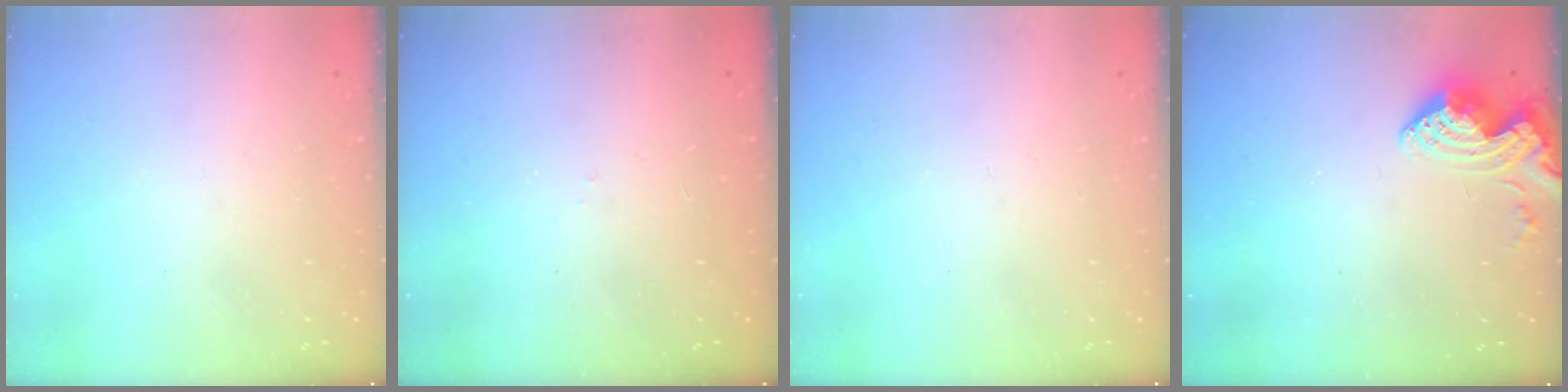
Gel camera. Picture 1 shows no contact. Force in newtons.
{"total": 5.6, "press": 5.6, "slide": 0.7}
{"total": 0.0}
{"total": 9.9, "press": 9.8, "slide": 1.1}